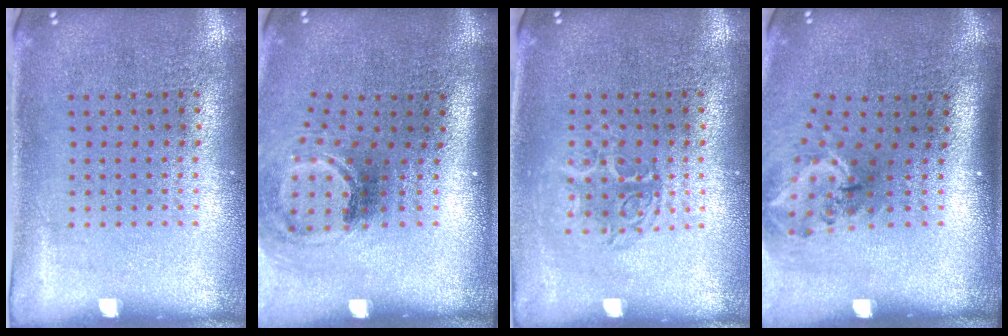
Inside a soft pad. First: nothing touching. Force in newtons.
{"total": 2.0, "press": 1.3, "slide": 1.6}
{"total": 1.2, "press": 1.1, "slide": 0.5}
{"total": 1.9, "press": 1.3, "slide": 1.5}